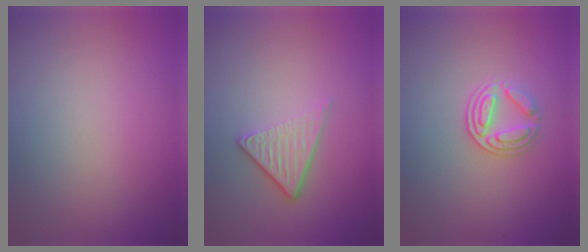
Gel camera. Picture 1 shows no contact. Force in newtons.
{"total": 3.9, "press": 2.6, "slide": 2.9}
{"total": 3.0, "press": 2.7, "slide": 1.2}